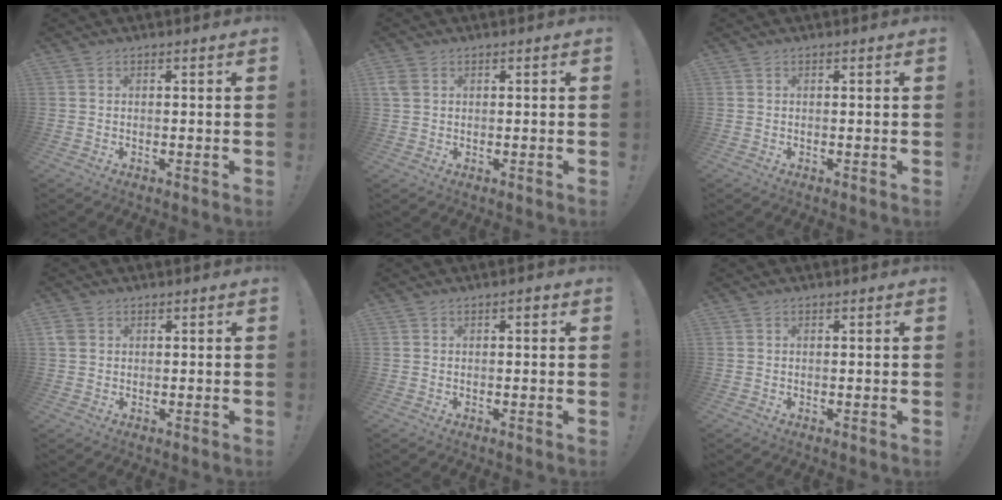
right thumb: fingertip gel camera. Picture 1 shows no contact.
{"total": 3.3, "force": [1.3, 2.4, 1.9], "torque": [-0.035, 0.003, 0.028]}
{"total": 0.0}
{"total": 2.8, "force": [1.1, 2.4, 1.2], "torque": [-0.023, 0.005, 0.023]}
{"total": 0.8, "force": [0.0, 0.4, 0.7], "torque": [-0.008, 0.001, -0.003]}
{"total": 0.0}